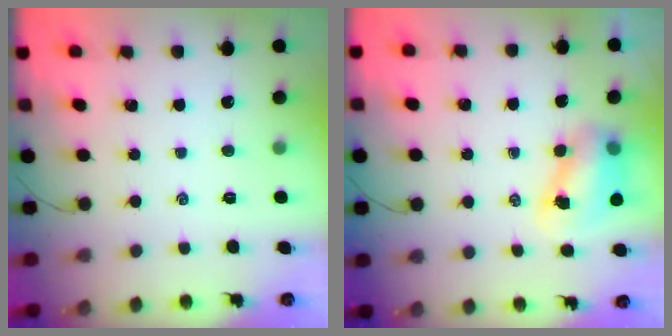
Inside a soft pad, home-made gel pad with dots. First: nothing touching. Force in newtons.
{"total": 7.4, "press": 7.3, "slide": 1.1}